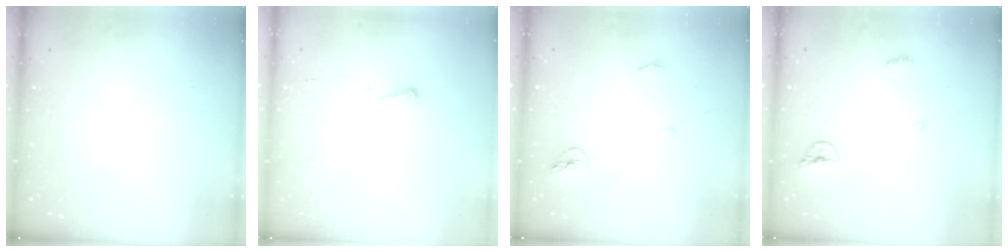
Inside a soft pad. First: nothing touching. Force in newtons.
{"total": 3.6, "press": 3.5, "slide": 0.8}
{"total": 5.2, "press": 5.0, "slide": 1.2}
{"total": 5.9, "press": 5.8, "slide": 1.0}